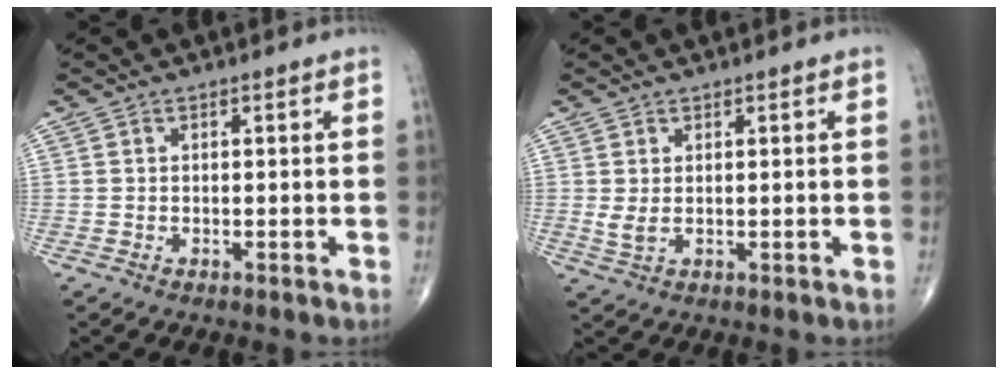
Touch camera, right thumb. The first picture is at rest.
{"total": 2.2, "force": [0.4, 0.9, 1.9], "torque": [-0.043, -0.002, 0.015]}